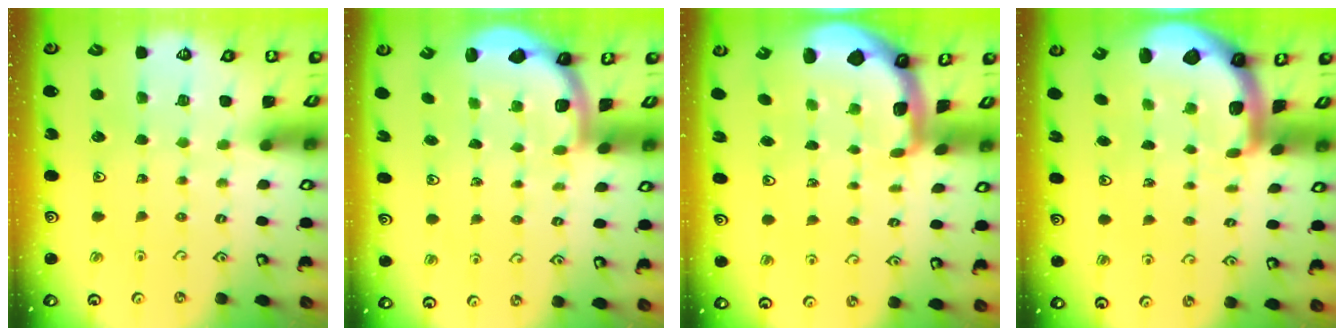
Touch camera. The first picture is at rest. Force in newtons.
{"total": 2.1, "press": 2.0, "slide": 0.5}
{"total": 1.9, "press": 1.9, "slide": 0.6}
{"total": 2.4, "press": 2.3, "slide": 0.5}